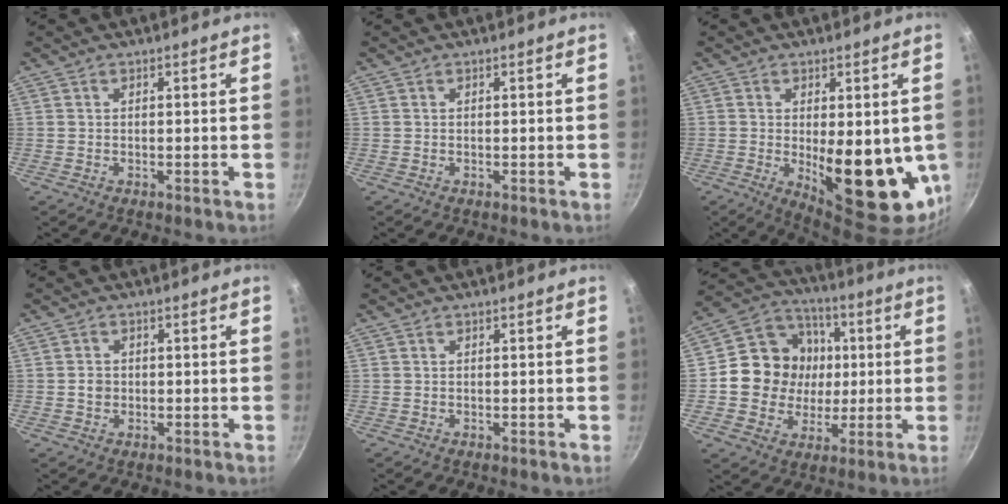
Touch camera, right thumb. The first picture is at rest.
{"total": 0.0}
{"total": 17.2, "force": [-1.6, 7.2, 15.6], "torque": [-0.184, -0.031, -0.005]}
{"total": 2.0, "force": [-0.2, 1.8, 0.9], "torque": [-0.009, 0.007, -0.005]}
{"total": 0.0}
{"total": 15.8, "force": [1.2, 14.3, 6.5], "torque": [-0.086, 0.018, 0.015]}